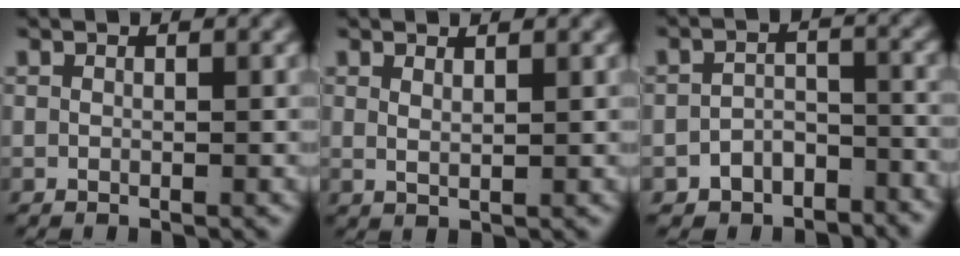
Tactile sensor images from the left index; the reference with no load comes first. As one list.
[{"total": 1.3, "force": [1.0, -0.5, 0.5], "torque": [-0.011, -0.009, 0.029]}, {"total": 5.2, "force": [-4.2, 2.9, 0.7], "torque": [-0.008, -0.017, -0.071]}]